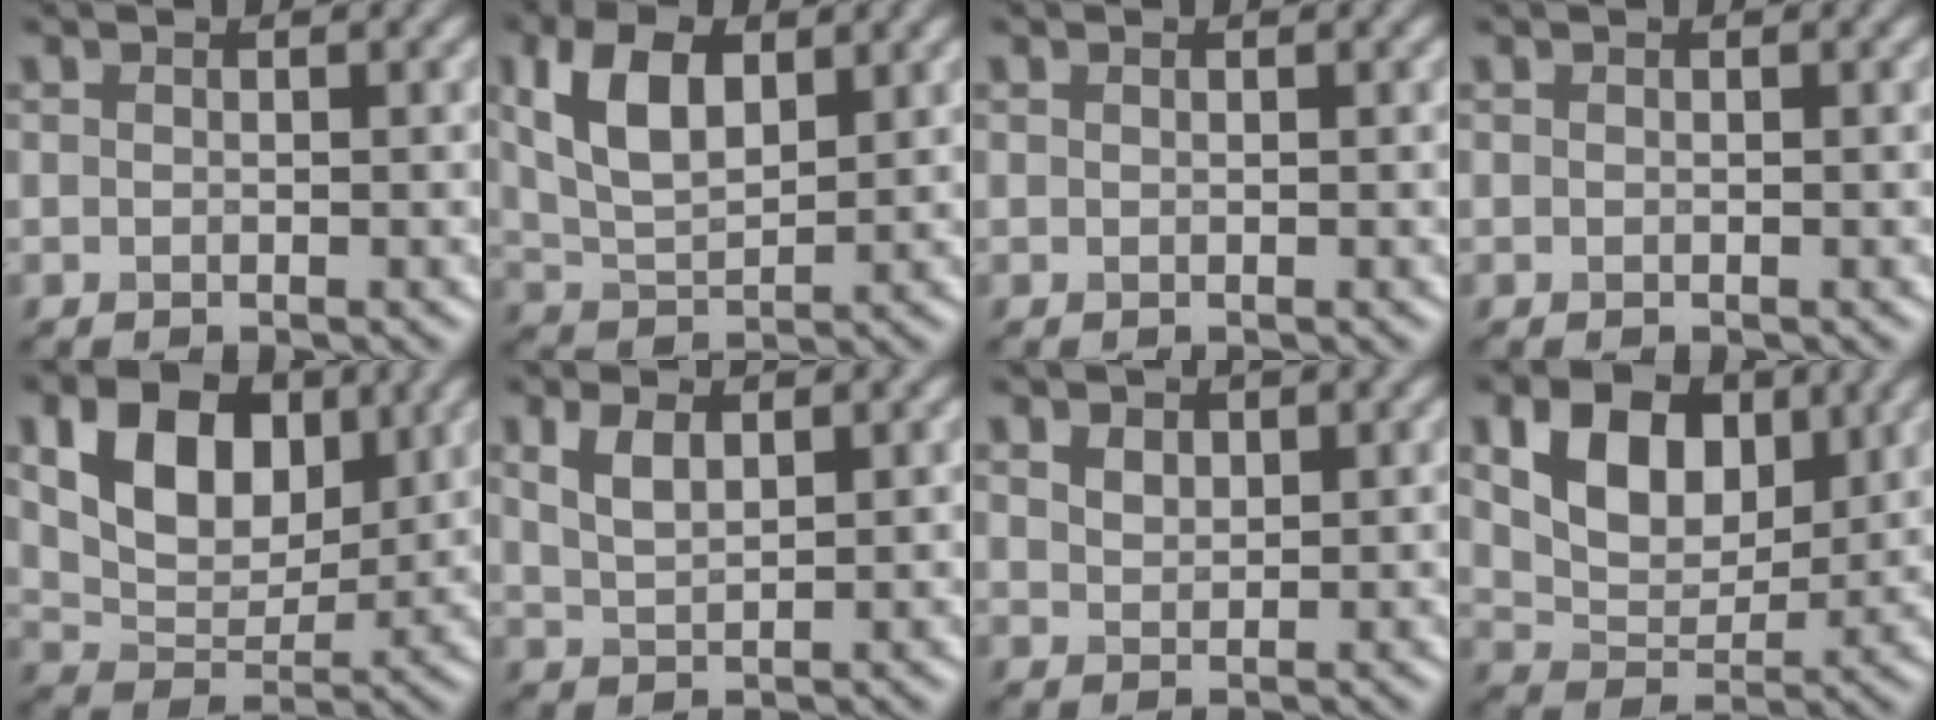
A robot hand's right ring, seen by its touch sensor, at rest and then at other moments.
{"total": 6.7, "force": [2.6, 3.6, 5.1], "torque": [-0.110, 0.005, 0.047]}
{"total": 0.0}
{"total": 0.0}
{"total": 8.3, "force": [3.2, 5.4, 5.4], "torque": [-0.102, -0.006, 0.054]}
{"total": 2.8, "force": [1.5, 1.4, 2.0], "torque": [-0.048, 0.001, 0.034]}
{"total": 1.7, "force": [1.0, 1.1, 0.8], "torque": [-0.015, 0.000, 0.020]}
{"total": 7.4, "force": [2.9, 4.8, 4.7], "torque": [-0.092, -0.007, 0.049]}